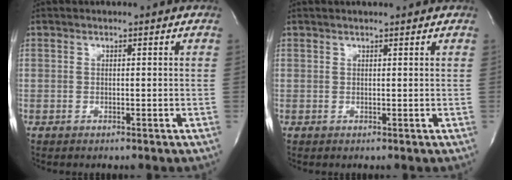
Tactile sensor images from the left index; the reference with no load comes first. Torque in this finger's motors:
{"motor_torque": [0.19, -0.23, -0.06, -0.01]}